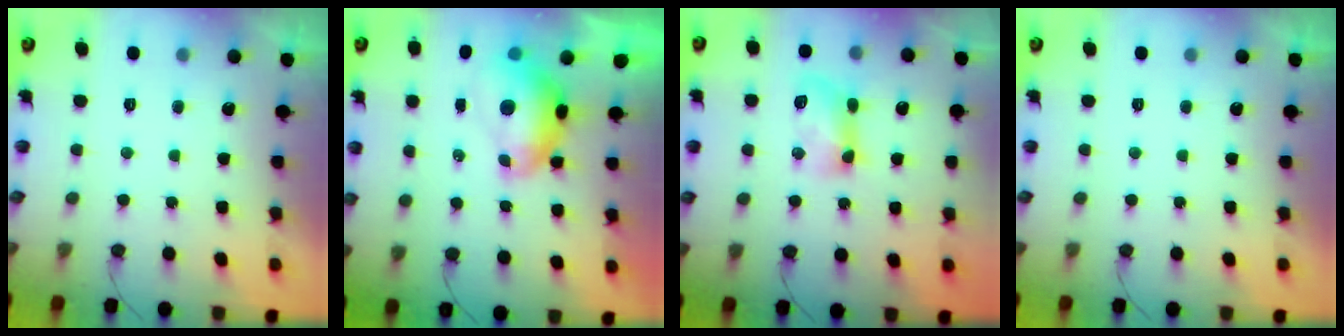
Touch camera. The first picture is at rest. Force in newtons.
{"total": 8.1, "press": 8.0, "slide": 1.0}
{"total": 8.9, "press": 8.9, "slide": 0.9}
{"total": 0.0}